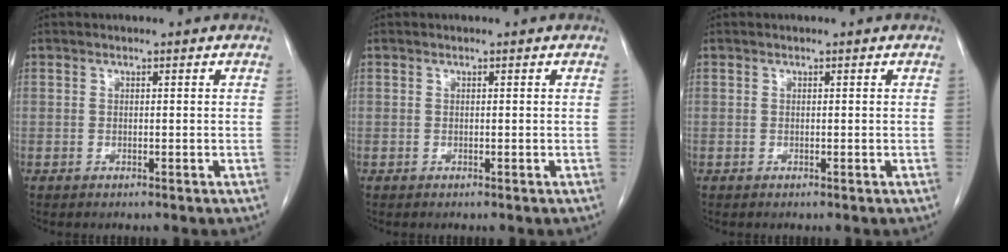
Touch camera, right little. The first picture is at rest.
{"total": 0.0}
{"total": 0.0}